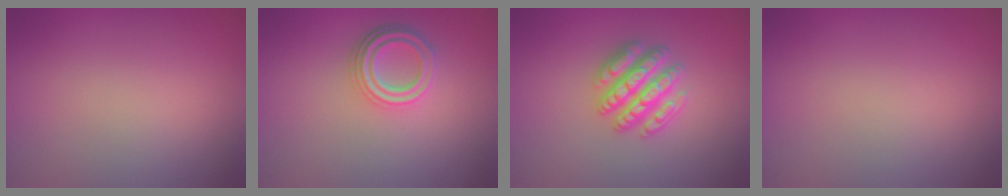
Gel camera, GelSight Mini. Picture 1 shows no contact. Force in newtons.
{"total": 3.7, "press": 2.9, "slide": 2.3}
{"total": 4.8, "press": 4.7, "slide": 0.8}
{"total": 0.0}